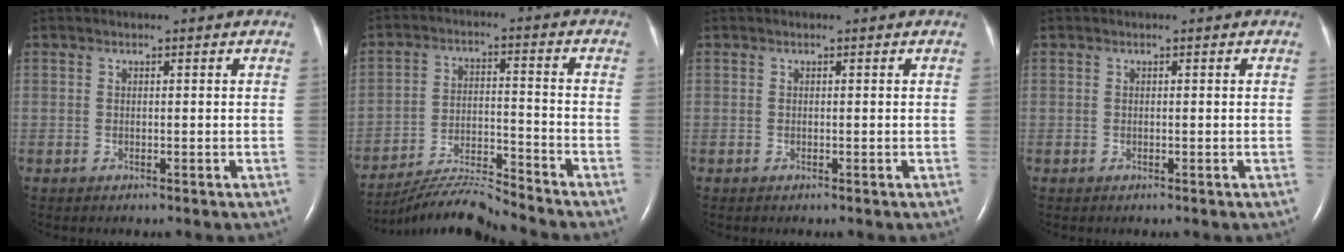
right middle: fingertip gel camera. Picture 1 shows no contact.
{"total": 9.1, "force": [-8.9, -1.7, 0.8], "torque": [-0.020, 0.006, -0.161]}
{"total": 0.0}
{"total": 0.0}